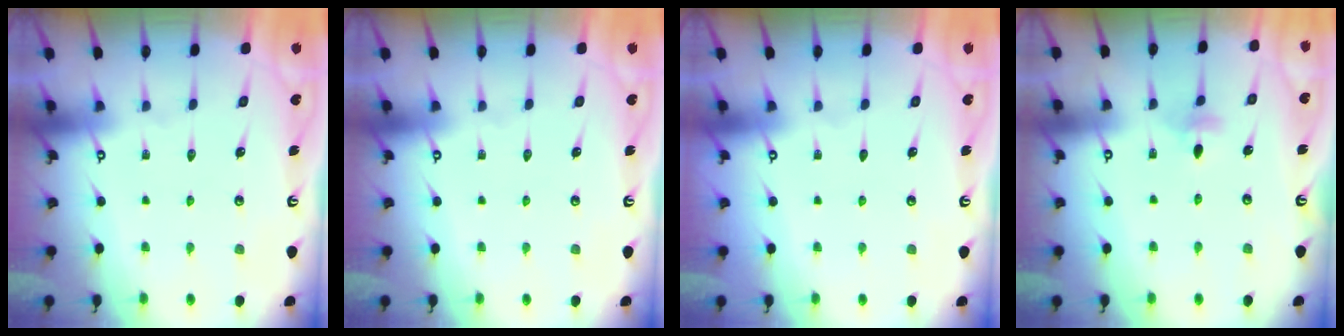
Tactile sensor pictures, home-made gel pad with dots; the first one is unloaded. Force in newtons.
{"total": 0.0}
{"total": 0.0}
{"total": 4.4, "press": 4.3, "slide": 1.1}